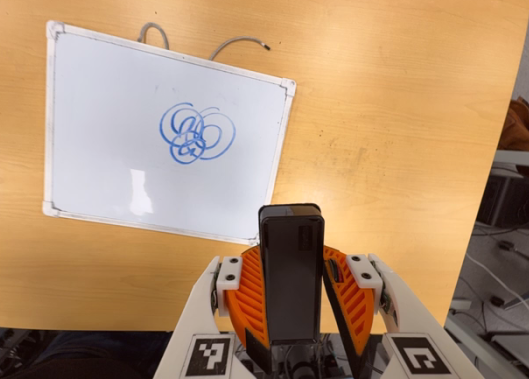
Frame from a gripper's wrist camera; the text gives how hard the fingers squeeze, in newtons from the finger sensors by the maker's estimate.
{"total": 4.9, "left": 4.9, "right": 4.9}